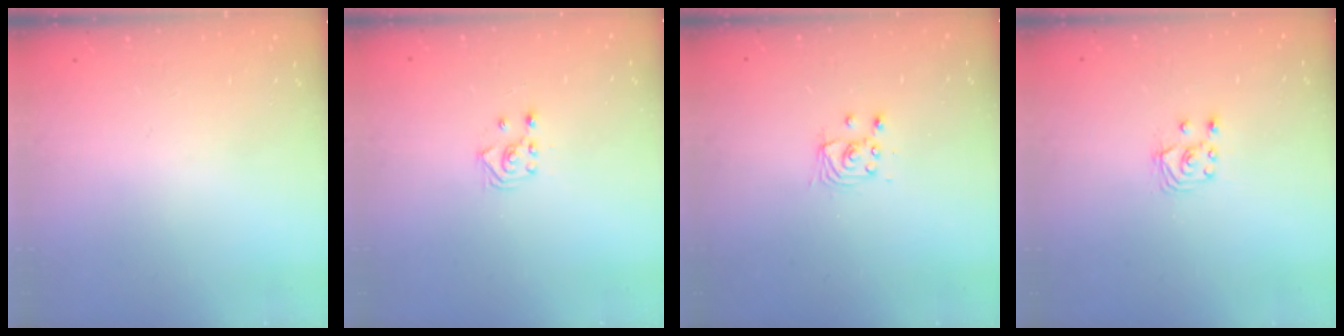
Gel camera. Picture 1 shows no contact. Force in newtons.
{"total": 2.9, "press": 2.7, "slide": 1.0}
{"total": 2.7, "press": 2.7, "slide": 0.2}
{"total": 3.5, "press": 3.5, "slide": 0.4}